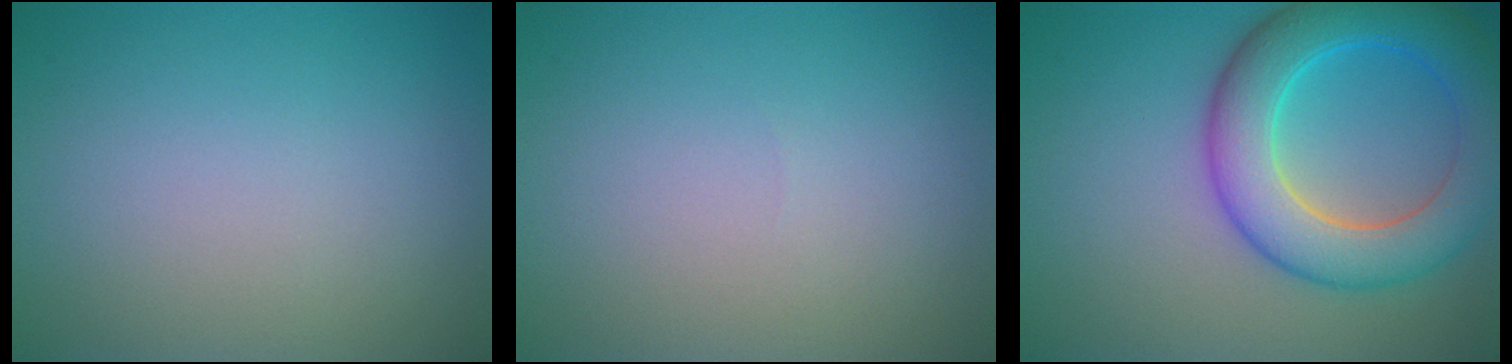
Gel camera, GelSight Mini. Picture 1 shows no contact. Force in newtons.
{"total": 0.0}
{"total": 8.1, "press": 8.1, "slide": 0.4}